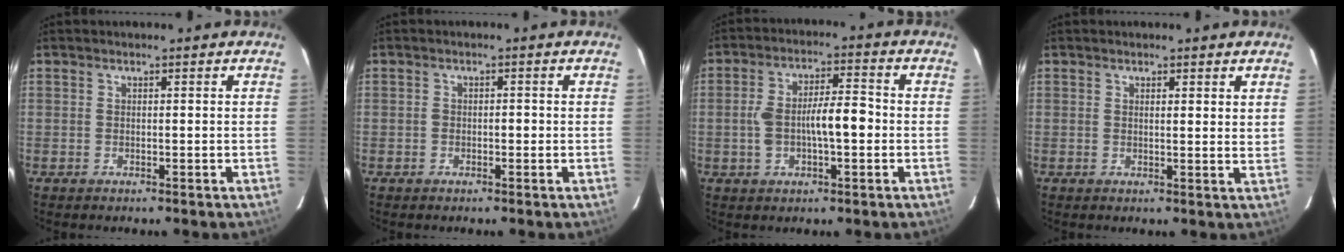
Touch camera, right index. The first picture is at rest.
{"total": 1.3, "force": [-0.3, 0.8, 1.0], "torque": [-0.014, 0.005, -0.004]}
{"total": 8.5, "force": [-0.9, 2.5, 8.0], "torque": [-0.154, 0.022, -0.013]}
{"total": 3.4, "force": [2.7, 0.6, 2.1], "torque": [-0.033, -0.020, 0.033]}